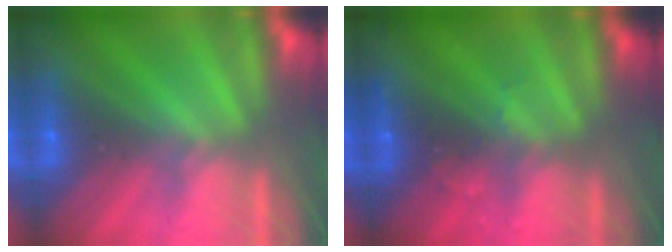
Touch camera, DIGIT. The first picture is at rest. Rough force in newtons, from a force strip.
{"total": 3.0}